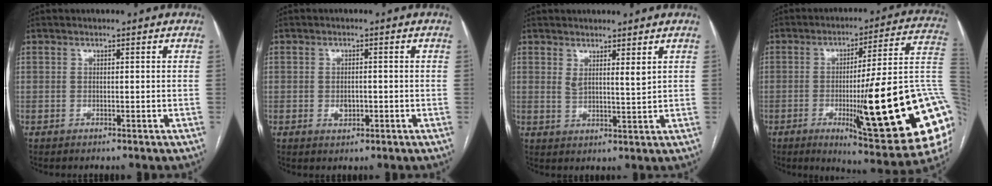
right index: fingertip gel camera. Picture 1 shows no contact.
{"total": 2.0, "force": [-0.5, 1.2, 1.5], "torque": [-0.024, 0.003, -0.001]}
{"total": 0.8, "force": [0.3, 0.1, 0.7], "torque": [-0.018, 0.003, 0.008]}
{"total": 28.1, "force": [-5.3, 2.1, 27.5], "torque": [-0.289, -0.014, -0.078]}